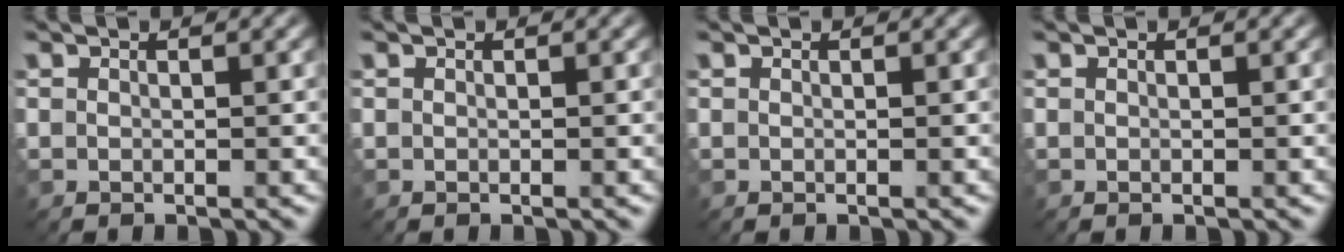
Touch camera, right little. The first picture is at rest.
{"total": 0.0}
{"total": 0.0}
{"total": 0.0}